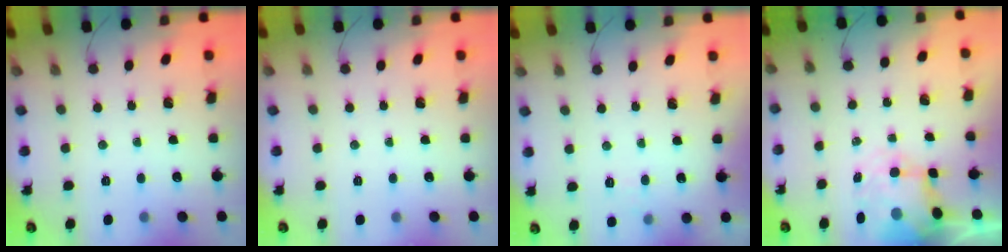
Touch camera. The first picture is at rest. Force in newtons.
{"total": 0.0}
{"total": 5.5, "press": 5.3, "slide": 1.5}
{"total": 7.8, "press": 7.4, "slide": 2.2}